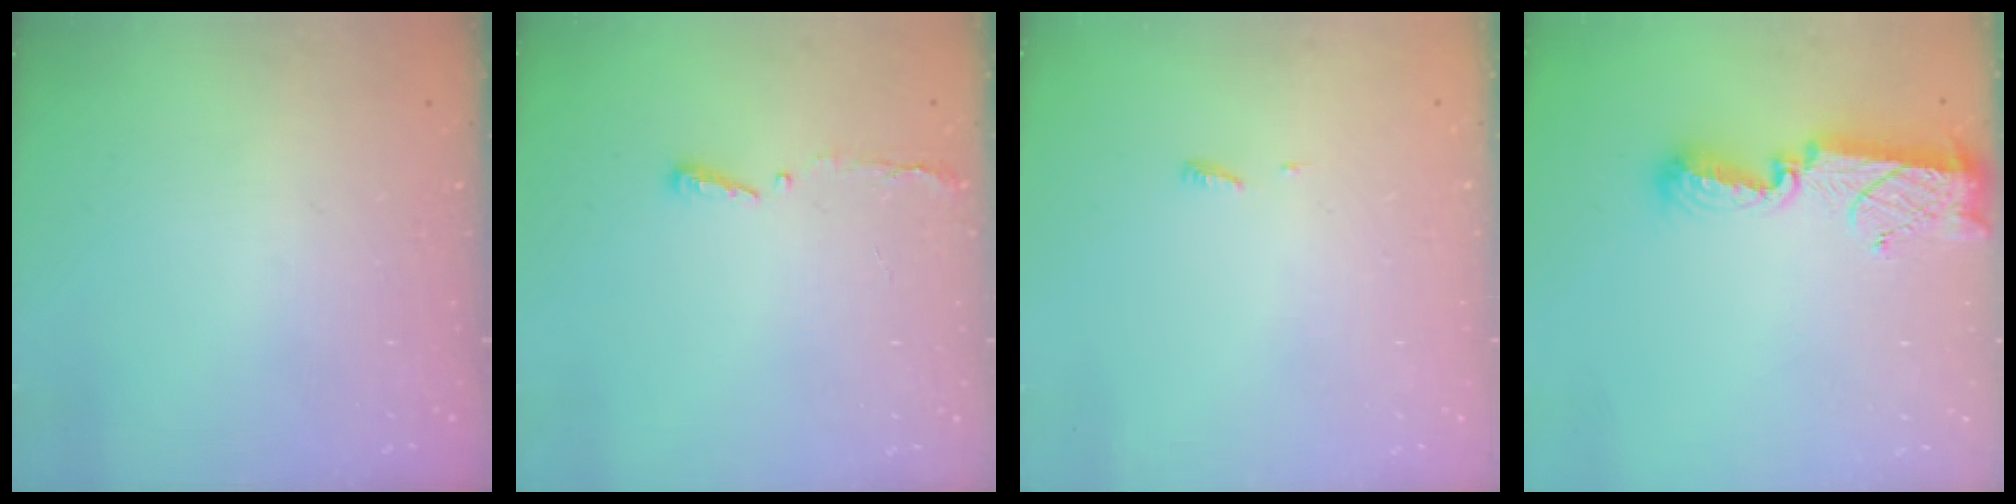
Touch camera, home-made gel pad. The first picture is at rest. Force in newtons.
{"total": 3.7, "press": 3.7, "slide": 0.6}
{"total": 3.9, "press": 3.9, "slide": 0.6}
{"total": 9.8, "press": 9.8, "slide": 0.5}